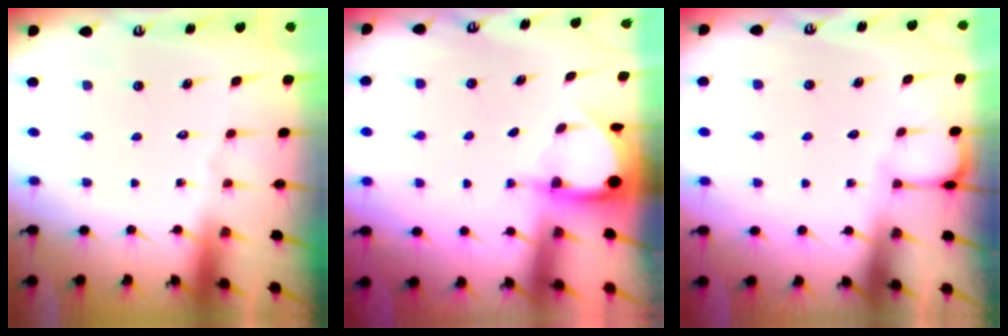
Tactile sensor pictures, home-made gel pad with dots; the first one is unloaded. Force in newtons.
{"total": 3.4, "press": 3.4, "slide": 0.1}
{"total": 0.8, "press": 0.8, "slide": 0.0}